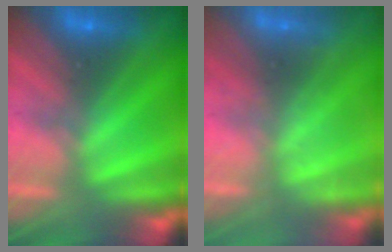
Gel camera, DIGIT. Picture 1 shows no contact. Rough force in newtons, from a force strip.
{"total": 2.3}